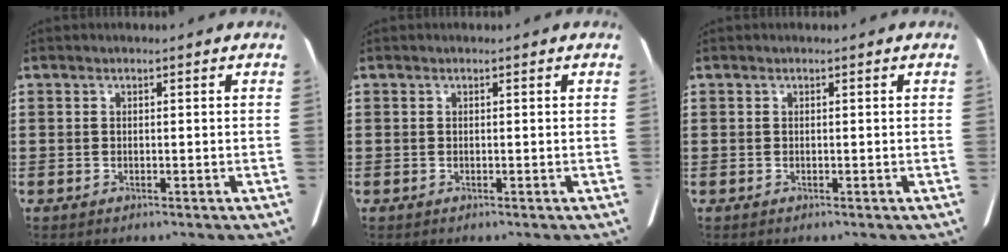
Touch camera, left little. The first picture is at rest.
{"total": 0.0}
{"total": 0.0}